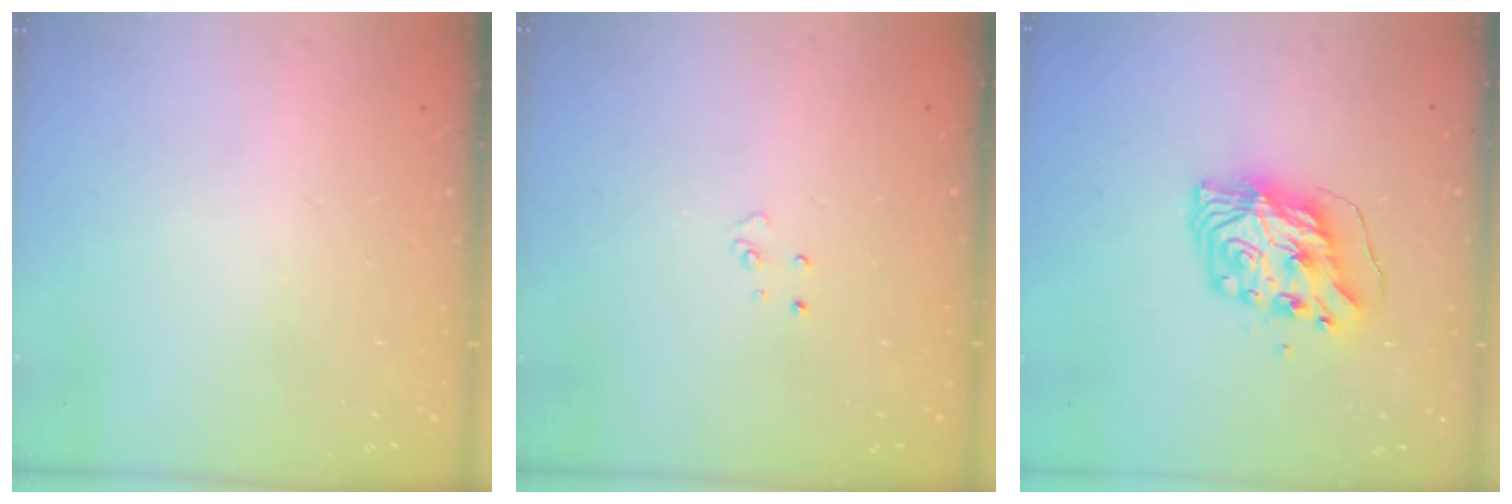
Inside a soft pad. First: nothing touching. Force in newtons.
{"total": 2.9, "press": 2.9, "slide": 0.2}
{"total": 8.3, "press": 8.3, "slide": 0.9}